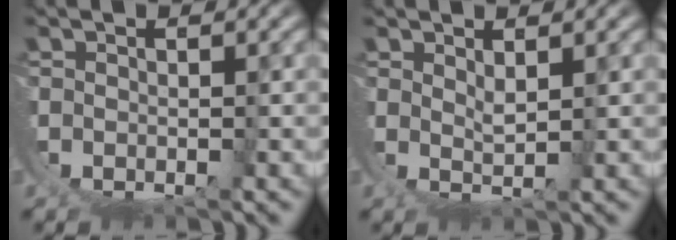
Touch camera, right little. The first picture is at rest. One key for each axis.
{"total": 2.4, "fx": 1.6, "fy": -1.5, "fz": 1.0, "tx": -0.004, "ty": -0.009, "tz": 0.033}